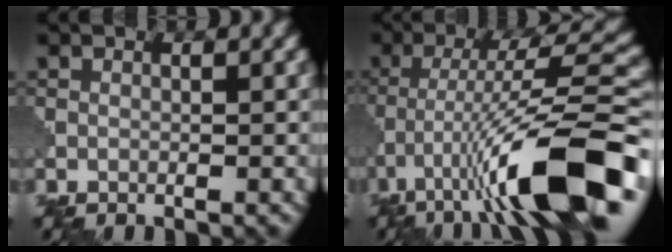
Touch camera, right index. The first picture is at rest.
{"total": 13.3, "force": [-6.3, 2.4, 11.4], "torque": [-0.183, 0.022, -0.096]}